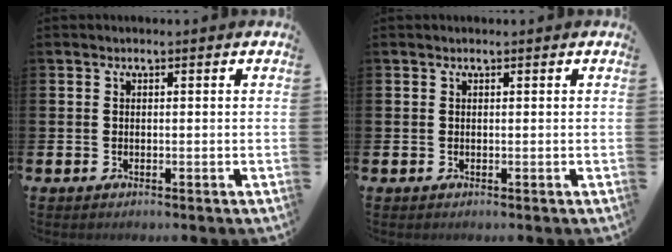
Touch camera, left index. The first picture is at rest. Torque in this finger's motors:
{"motor_torque": [-0.10, -0.04, -0.25, -0.01]}